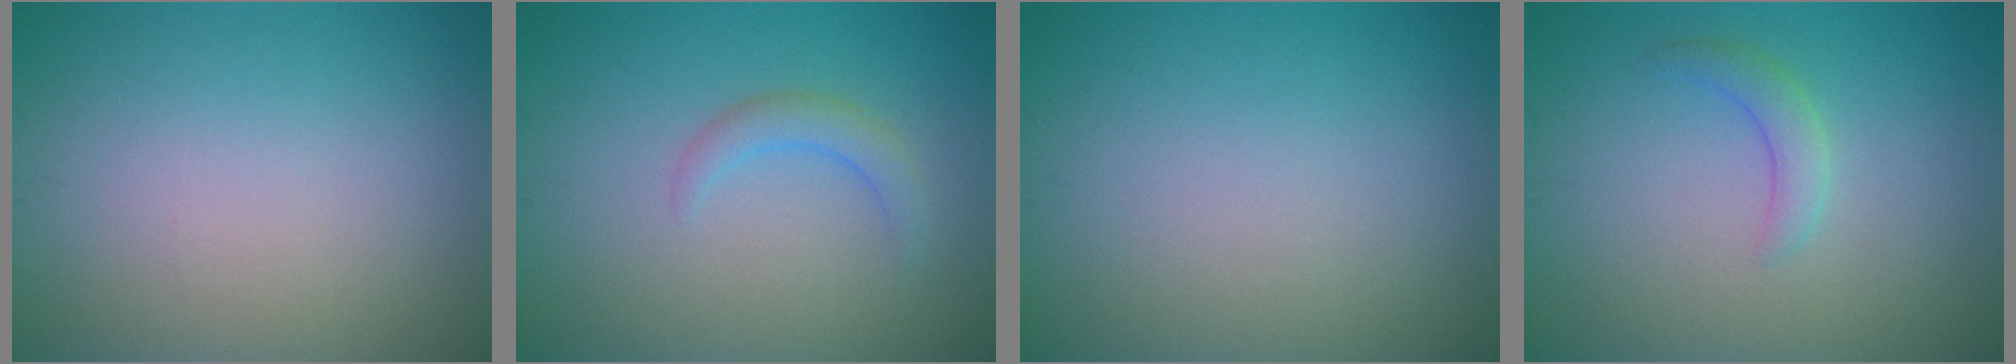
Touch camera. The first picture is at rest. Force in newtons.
{"total": 1.9, "press": 1.9, "slide": 0.3}
{"total": 0.0}
{"total": 1.8, "press": 1.8, "slide": 0.1}